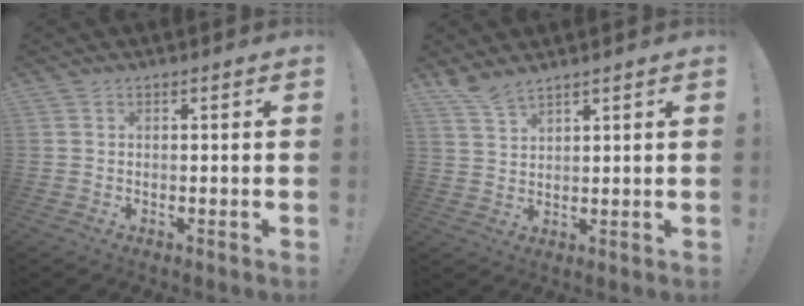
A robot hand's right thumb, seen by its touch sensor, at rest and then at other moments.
{"total": 4.8, "force": [4.3, 0.8, 2.0], "torque": [-0.041, -0.026, 0.079]}